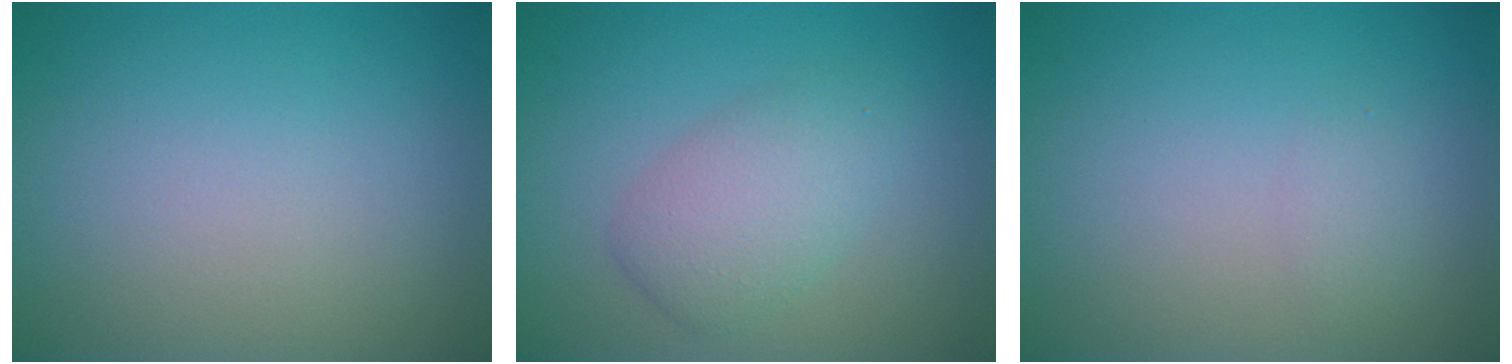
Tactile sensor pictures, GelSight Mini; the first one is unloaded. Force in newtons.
{"total": 3.5, "press": 3.5, "slide": 0.2}
{"total": 0.9, "press": 0.9, "slide": 0.0}